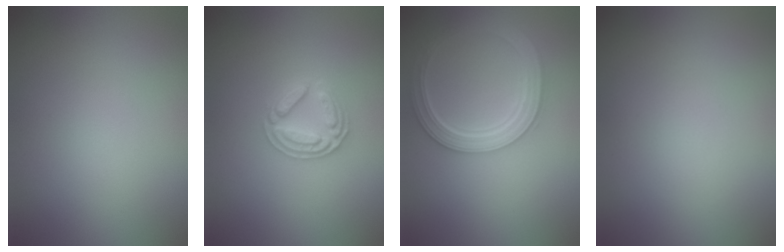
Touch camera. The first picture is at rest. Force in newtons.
{"total": 2.8, "press": 2.7, "slide": 0.7}
{"total": 4.9, "press": 3.8, "slide": 3.0}
{"total": 0.0}